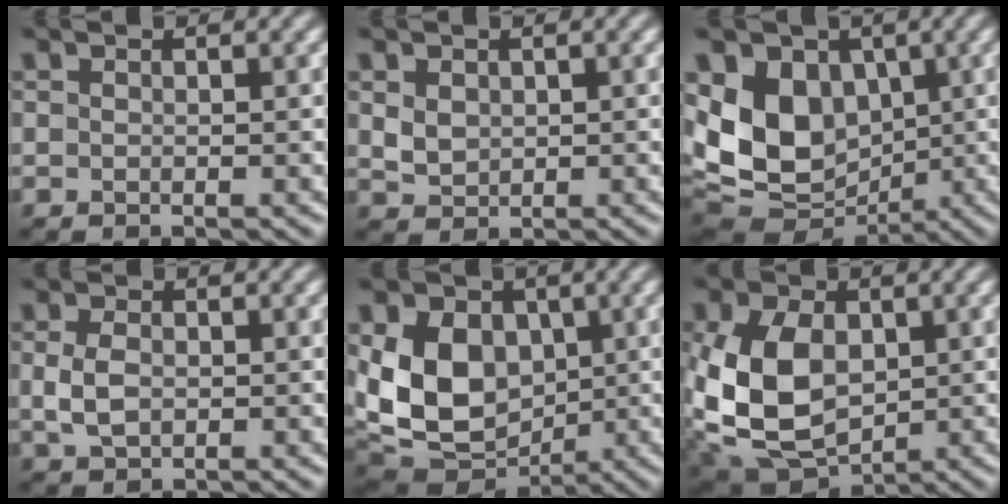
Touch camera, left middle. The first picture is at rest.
{"total": 1.9, "force": [0.5, 1.6, 1.0], "torque": [-0.023, -0.003, 0.014]}
{"total": 11.0, "force": [0.9, 8.3, 7.1], "torque": [-0.134, -0.004, 0.014]}
{"total": 2.9, "force": [0.0, 2.0, 2.1], "torque": [-0.050, -0.001, -0.001]}
{"total": 11.1, "force": [0.6, 8.3, 7.3], "torque": [-0.150, -0.004, 0.004]}
{"total": 11.0, "force": [-0.1, 7.7, 7.8], "torque": [-0.185, -0.011, 0.000]}